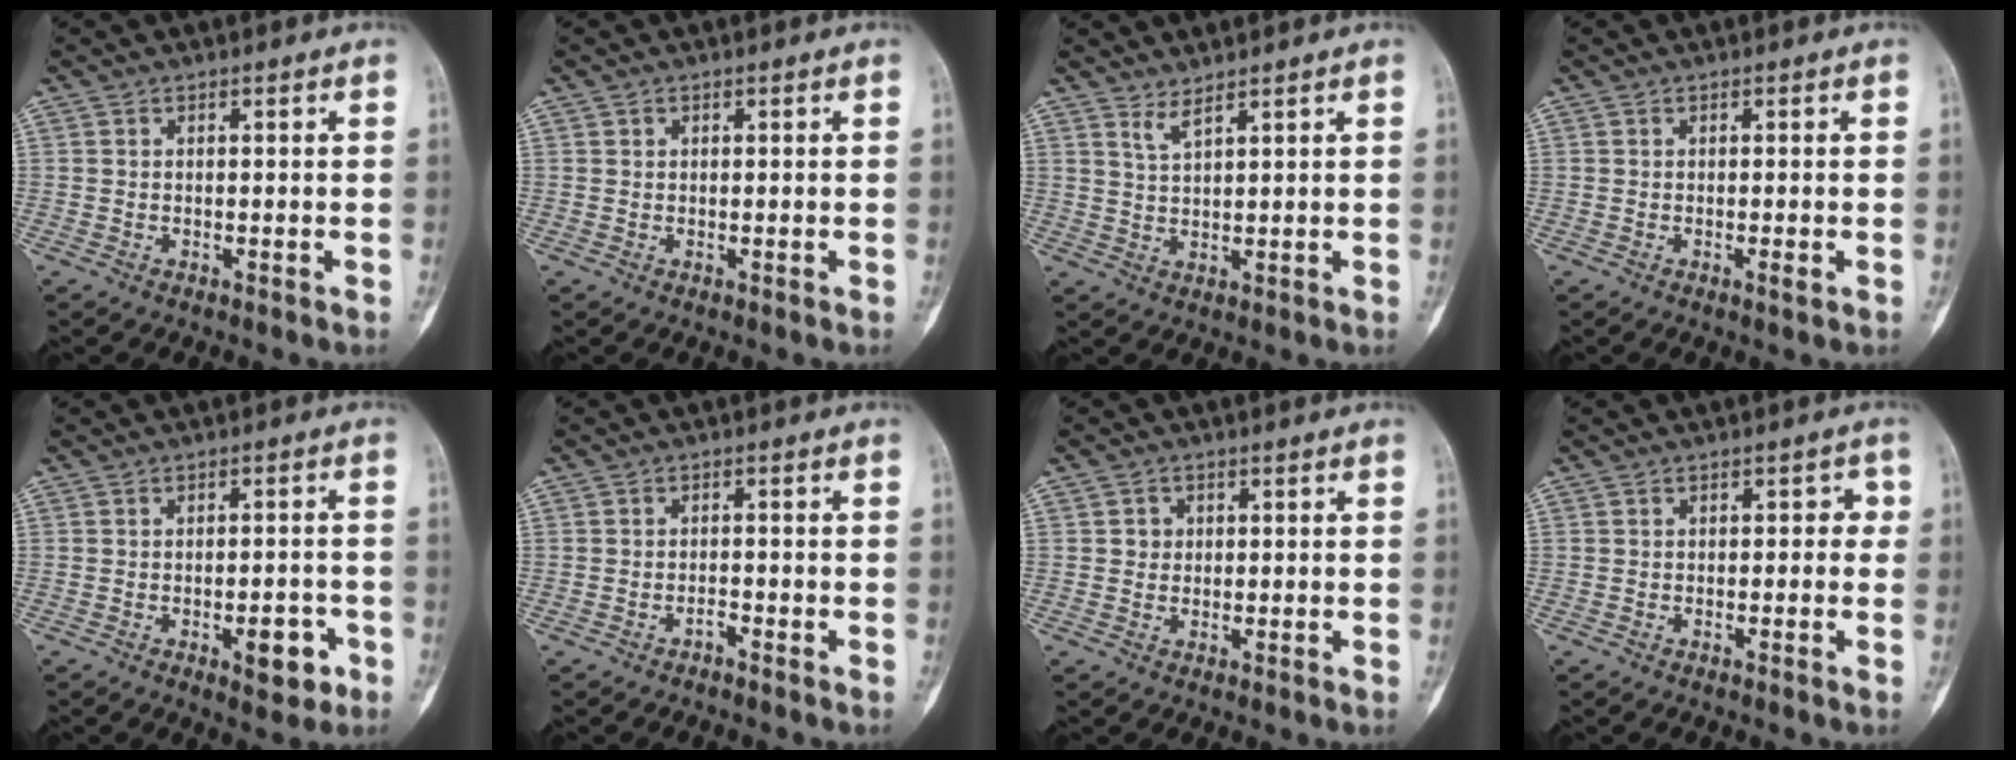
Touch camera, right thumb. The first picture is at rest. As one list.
[{"total": 0.6, "force": [0.3, 0.5, 0.1], "torque": [0.002, 0.000, 0.004]}, {"total": 2.6, "force": [2.2, 0.4, 1.4], "torque": [-0.029, -0.024, 0.049]}, {"total": 0.9, "force": [-0.3, 0.1, 0.9], "torque": [-0.015, -0.004, -0.003]}, {"total": 6.0, "force": [-2.6, 2.6, 4.8], "torque": [-0.046, 0.011, -0.028]}, {"total": 1.0, "force": [-0.9, 0.4, 0.2], "torque": [-0.003, 0.008, -0.019]}, {"total": 2.0, "force": [0.4, 1.9, 0.6], "torque": [0.002, 0.002, 0.004]}, {"total": 1.8, "force": [0.0, 1.3, 1.3], "torque": [0.009, 0.010, -0.011]}]